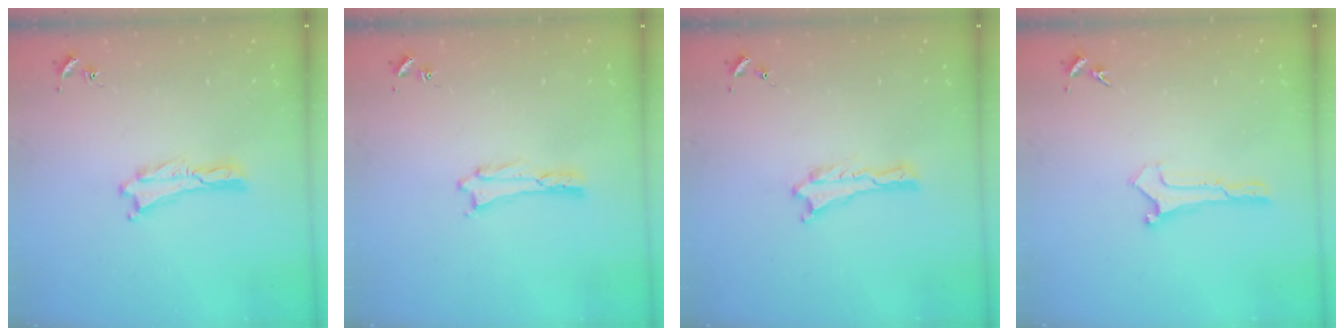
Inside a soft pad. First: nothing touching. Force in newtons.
{"total": 0.5, "press": 0.5, "slide": 0.2}
{"total": 0.0}
{"total": 0.0}